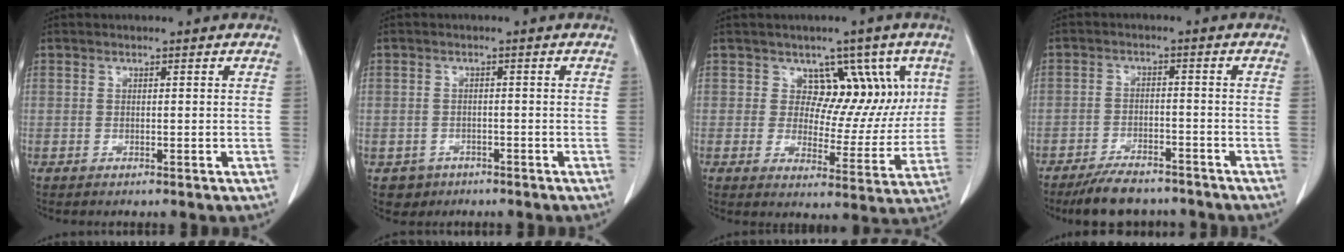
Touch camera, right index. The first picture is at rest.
{"total": 3.1, "force": [-1.6, 2.7, -0.1], "torque": [0.005, 0.012, -0.022]}
{"total": 8.6, "force": [3.7, 6.1, 4.7], "torque": [-0.032, 0.014, 0.054]}
{"total": 8.2, "force": [-7.1, 2.7, 3.1], "torque": [-0.048, -0.008, -0.114]}